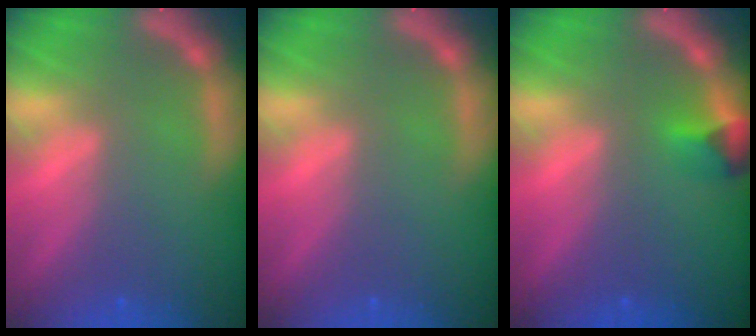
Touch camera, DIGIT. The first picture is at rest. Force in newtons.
{"total": 0.0}
{"total": 1.9}